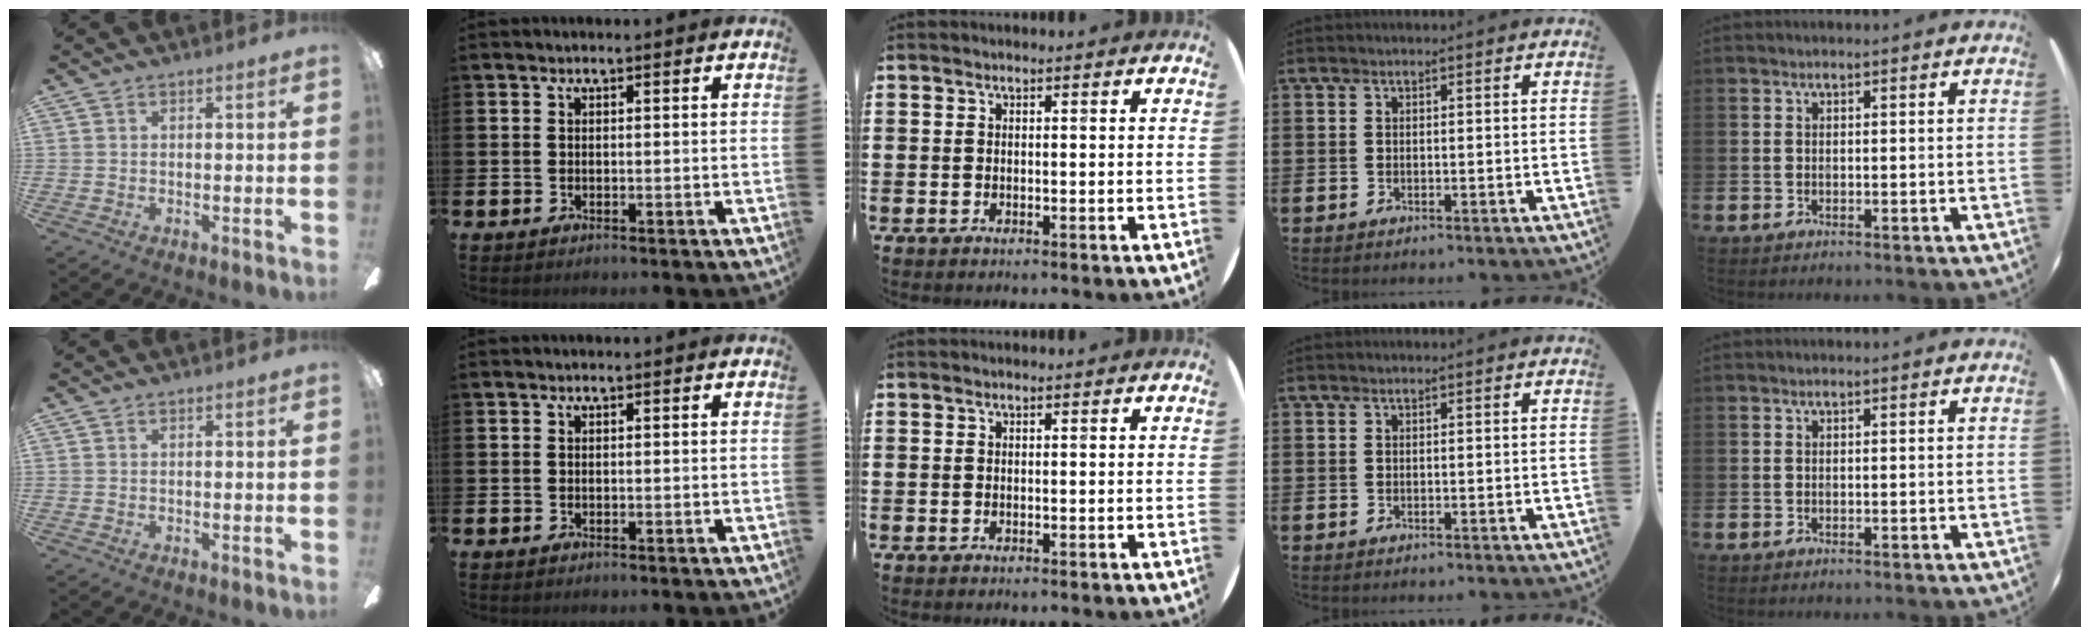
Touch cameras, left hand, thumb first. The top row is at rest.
{}